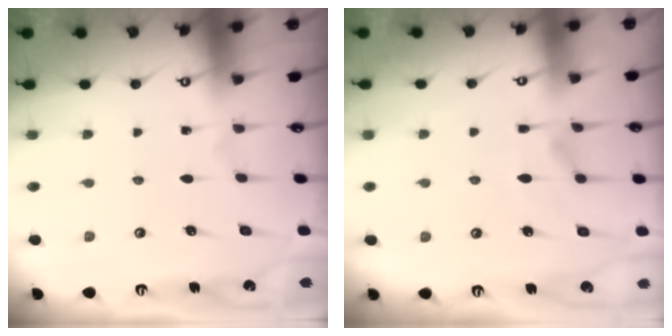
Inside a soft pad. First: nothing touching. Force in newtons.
{"total": 3.5, "press": 3.3, "slide": 1.3}